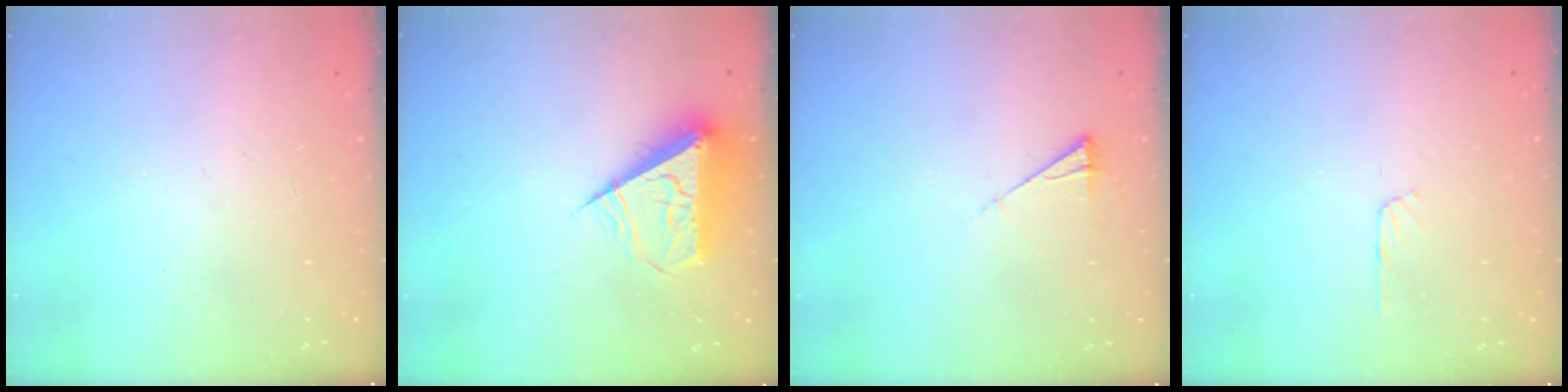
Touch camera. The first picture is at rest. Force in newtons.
{"total": 8.8, "press": 8.7, "slide": 0.4}
{"total": 5.7, "press": 5.7, "slide": 0.7}
{"total": 3.3, "press": 3.3, "slide": 0.3}